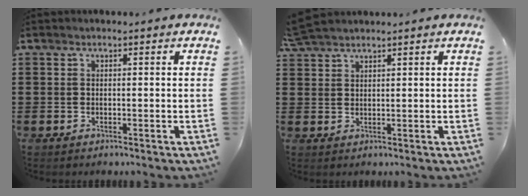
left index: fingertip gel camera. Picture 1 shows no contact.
{"total": 3.0, "force": [2.8, 0.5, 0.9], "torque": [-0.025, -0.001, 0.056]}